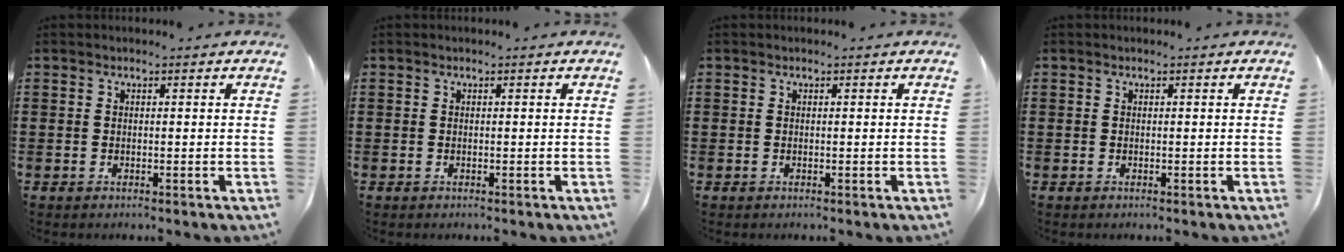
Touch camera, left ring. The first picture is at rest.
{"total": 0.0}
{"total": 0.0}
{"total": 0.0}